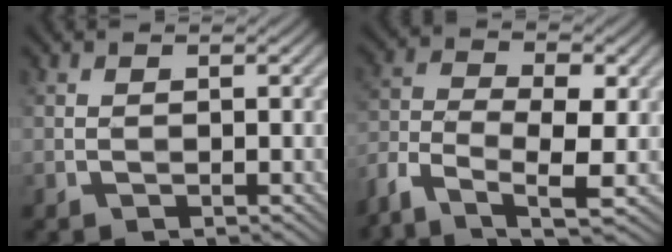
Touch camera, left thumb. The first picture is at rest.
{"total": 8.7, "force": [-4.6, 3.7, 6.3], "torque": [-0.132, -0.011, -0.096]}